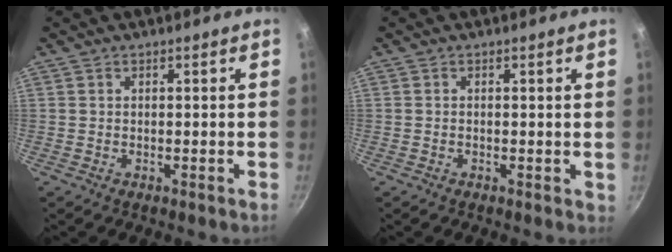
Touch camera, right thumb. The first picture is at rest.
{"total": 0.7, "force": [0.0, 0.5, 0.4], "torque": [-0.002, 0.001, -0.002]}